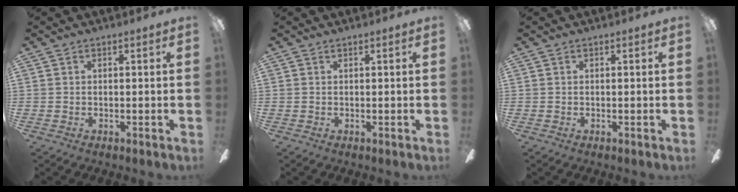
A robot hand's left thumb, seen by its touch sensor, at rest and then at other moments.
{"total": 0.0}
{"total": 0.0}